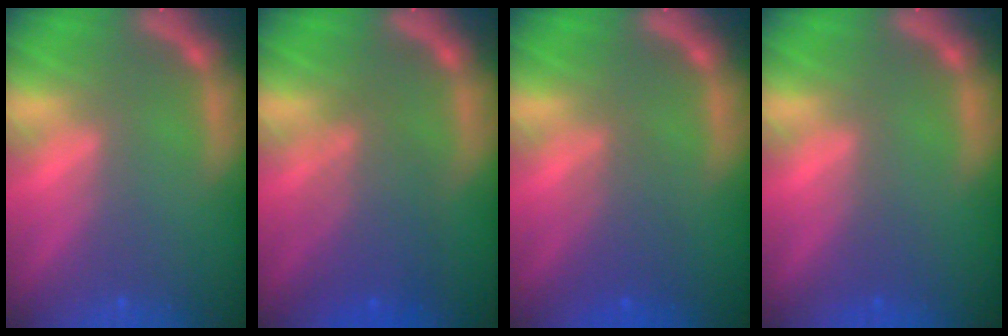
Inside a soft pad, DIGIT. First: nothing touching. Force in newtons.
{"total": 5.1}
{"total": 3.0}
{"total": 1.0}